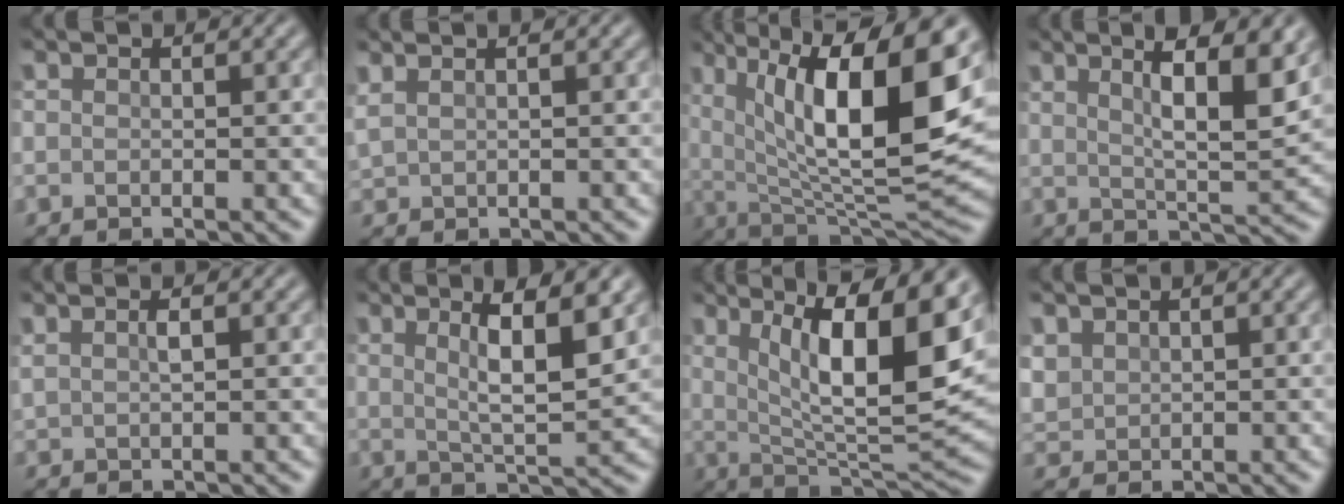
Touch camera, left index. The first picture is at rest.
{"total": 1.9, "force": [1.4, 0.7, 1.1], "torque": [-0.022, 0.006, 0.022]}
{"total": 14.3, "force": [3.9, 5.1, 12.8], "torque": [-0.209, -0.008, 0.064]}
{"total": 7.6, "force": [3.3, 1.8, 6.6], "torque": [-0.089, 0.006, 0.049]}
{"total": 1.2, "force": [0.5, 0.3, 1.1], "torque": [-0.024, 0.001, 0.012]}
{"total": 6.4, "force": [2.4, 1.4, 5.8], "torque": [-0.089, -0.003, 0.041]}
{"total": 12.0, "force": [3.8, 3.2, 10.9], "torque": [-0.169, -0.007, 0.064]}
{"total": 2.0, "force": [1.1, 1.5, 0.8], "torque": [-0.027, 0.000, 0.025]}